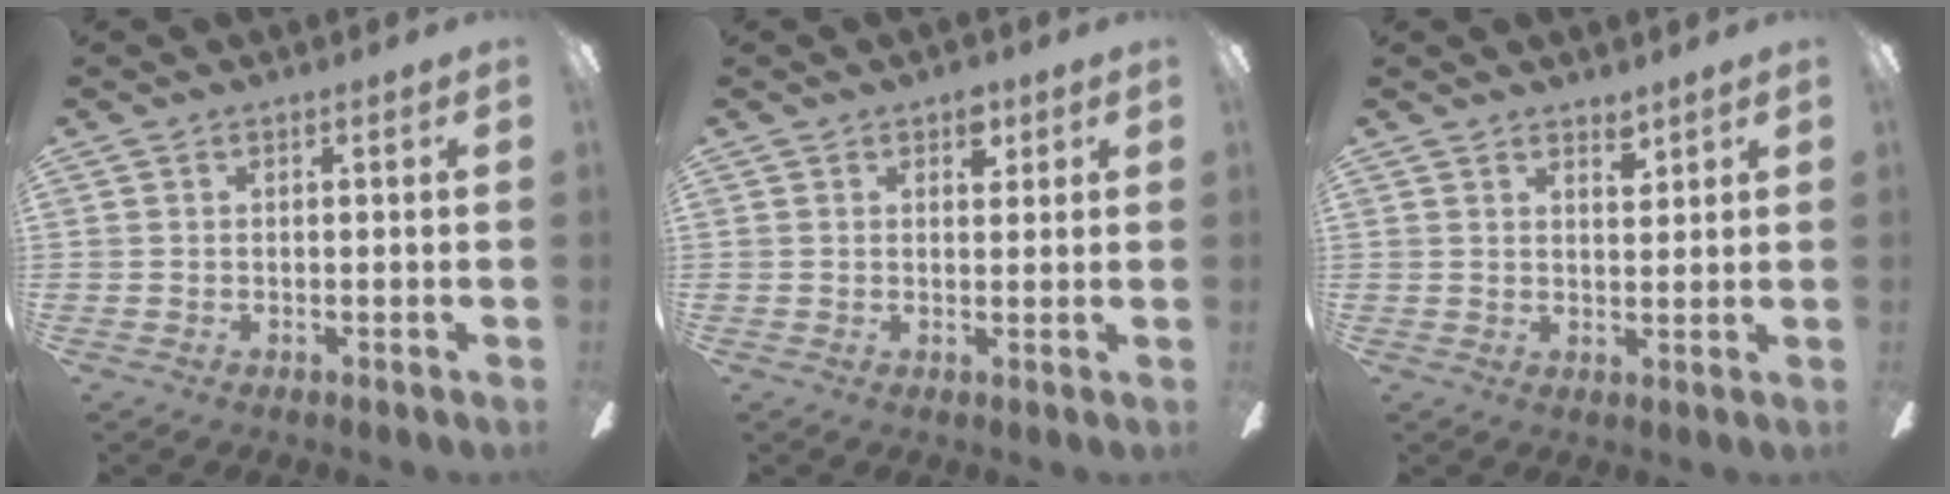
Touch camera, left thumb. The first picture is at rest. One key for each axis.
{"total": 4.4, "fx": 2.6, "fy": 2.5, "fz": 2.5, "tx": -0.014, "ty": -0.010, "tz": 0.038}
{"total": 3.4, "fx": 2.9, "fy": 1.1, "fz": 1.4, "tx": -0.008, "ty": -0.019, "tz": 0.048}